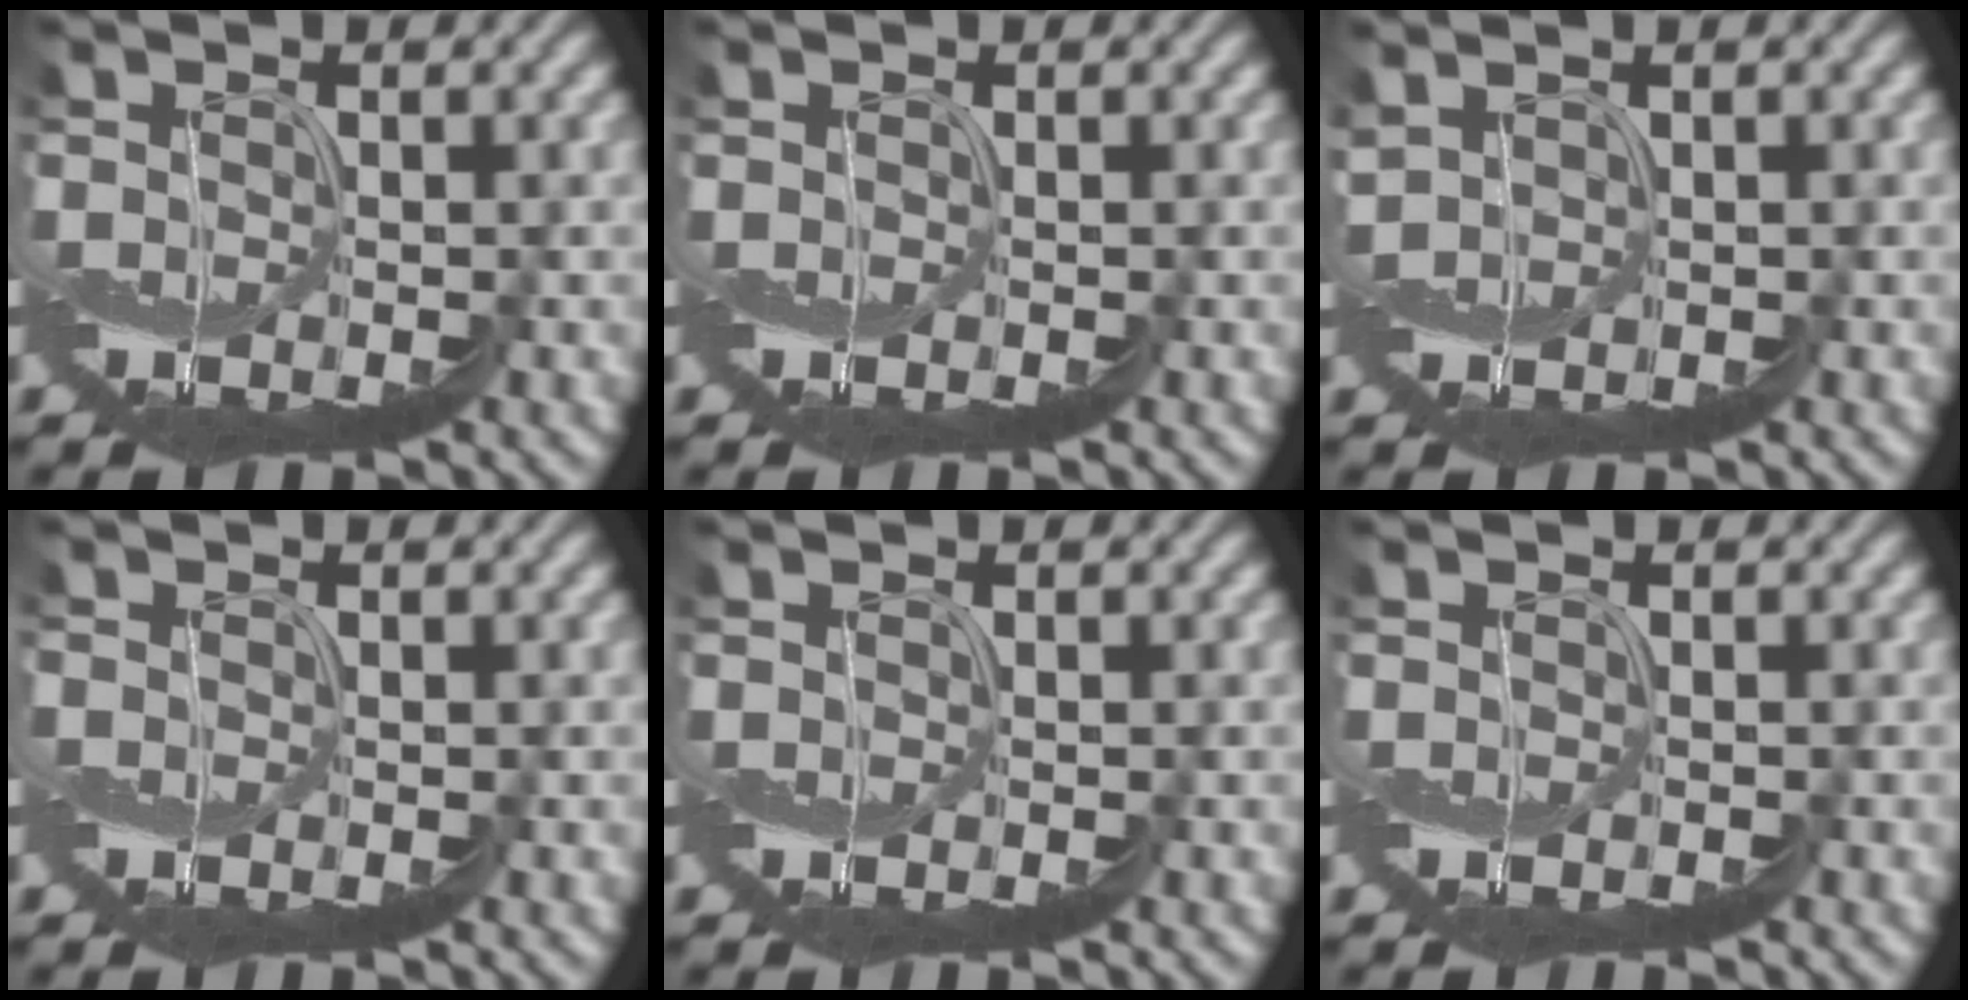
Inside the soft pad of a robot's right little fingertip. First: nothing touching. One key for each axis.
{"total": 0.0}
{"total": 1.5, "fx": 1.4, "fy": -0.6, "fz": 0.0, "tx": -0.025, "ty": 0.011, "tz": 0.020}
{"total": 1.1, "fx": -0.8, "fy": 0.6, "fz": 0.4, "tx": -0.005, "ty": -0.003, "tz": -0.015}
{"total": 0.0}
{"total": 0.5, "fx": -0.5, "fy": 0.1, "fz": 0.1, "tx": 0.003, "ty": 0.000, "tz": -0.009}